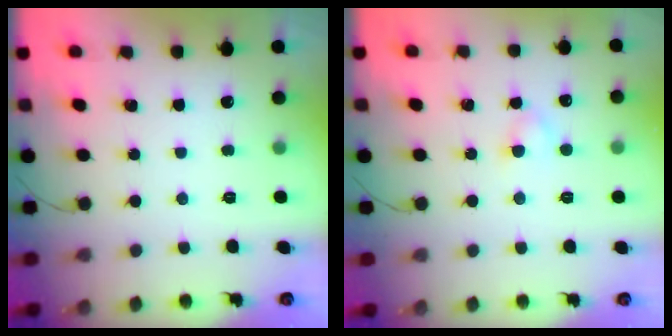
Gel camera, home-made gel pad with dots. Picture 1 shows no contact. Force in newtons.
{"total": 3.3, "press": 3.0, "slide": 1.4}